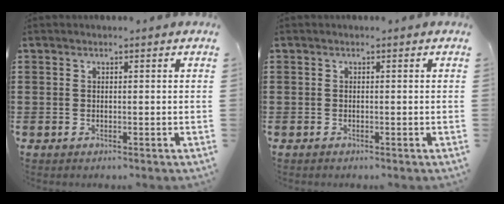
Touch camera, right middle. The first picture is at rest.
{"total": 0.0}